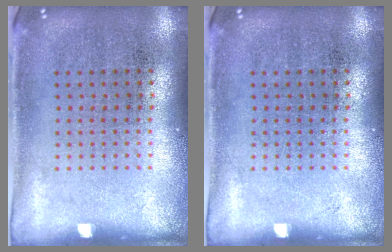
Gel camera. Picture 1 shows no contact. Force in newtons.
{"total": 0.0}